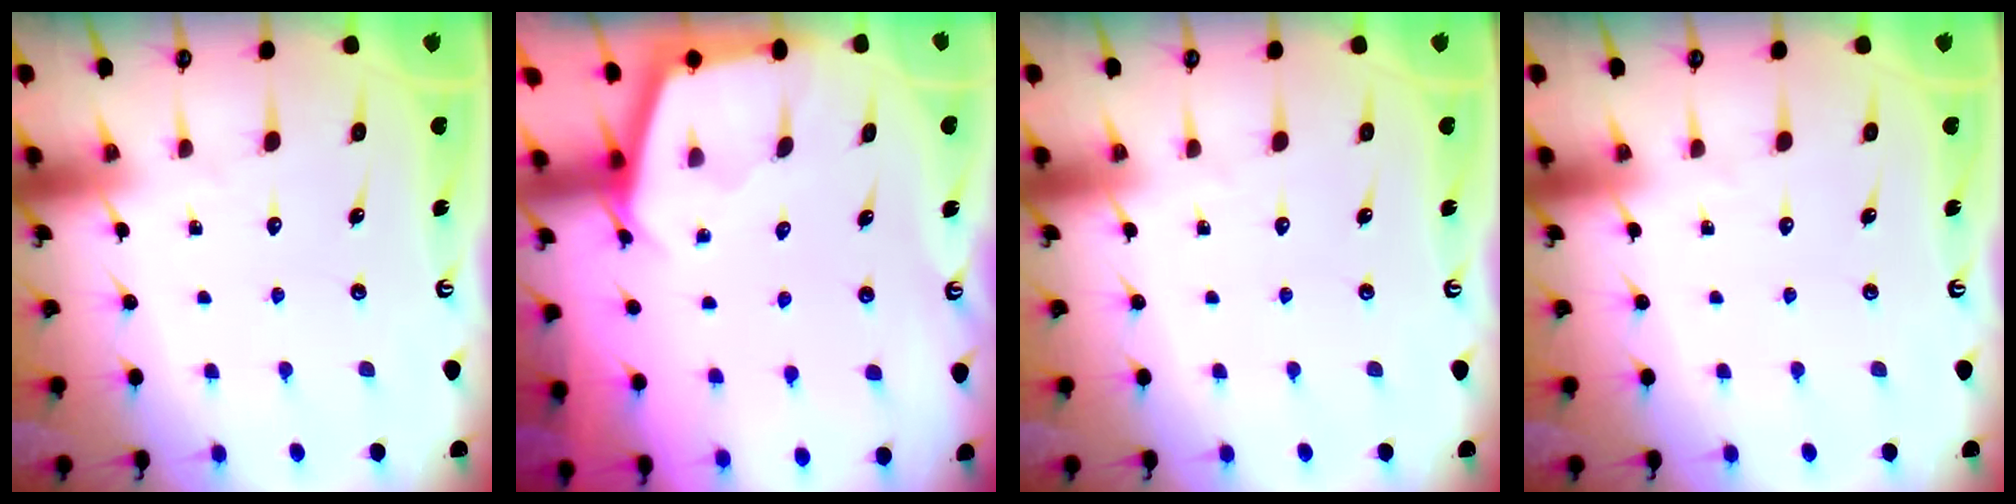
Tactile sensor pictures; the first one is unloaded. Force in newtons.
{"total": 2.4, "press": 2.4, "slide": 0.2}
{"total": 0.0}
{"total": 0.0}